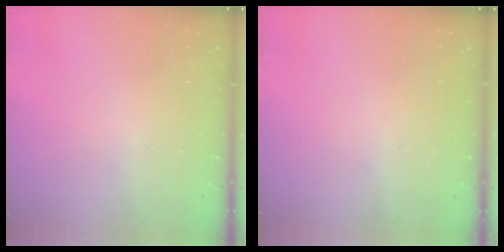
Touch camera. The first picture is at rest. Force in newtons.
{"total": 0.0}